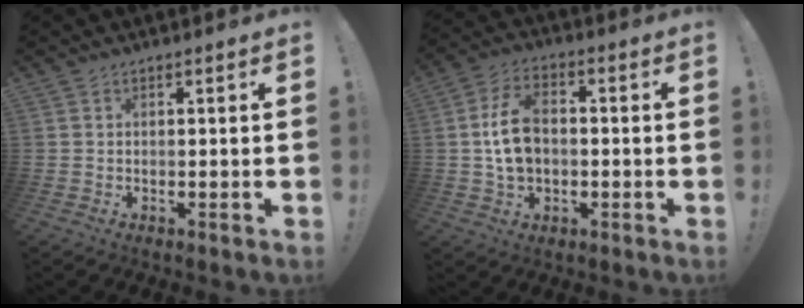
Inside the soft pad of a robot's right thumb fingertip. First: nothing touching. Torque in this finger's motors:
{"motor_torque": [0.09, 0.37, 0.63, 0.10, 0.10]}